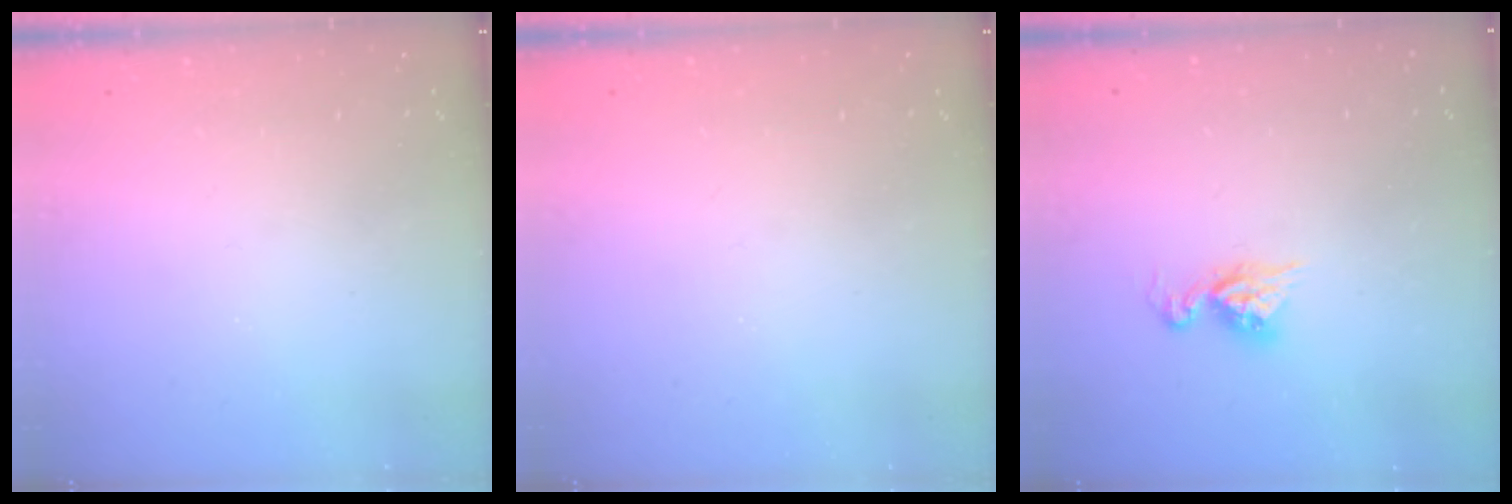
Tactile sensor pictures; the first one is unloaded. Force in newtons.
{"total": 0.0}
{"total": 7.2, "press": 7.2, "slide": 0.7}